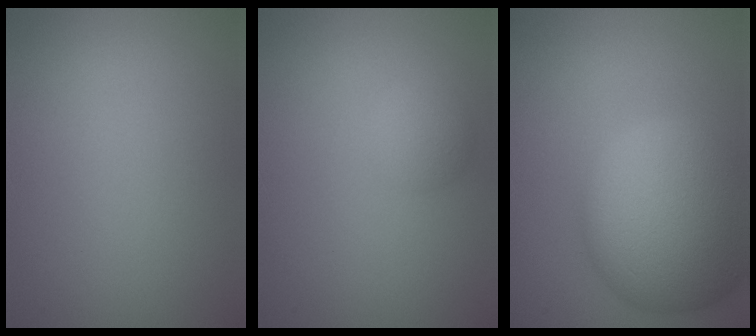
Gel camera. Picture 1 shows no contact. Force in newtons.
{"total": 1.9, "press": 1.9, "slide": 0.1}
{"total": 12.6, "press": 12.5, "slide": 1.0}